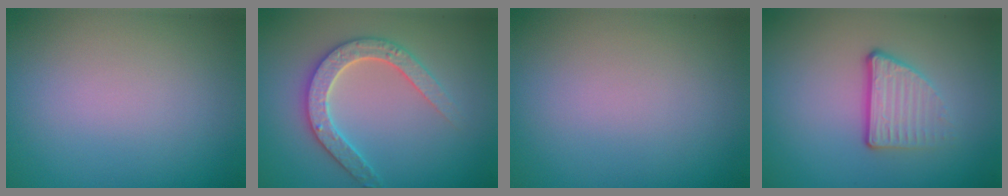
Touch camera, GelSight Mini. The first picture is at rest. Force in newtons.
{"total": 3.3, "press": 3.3, "slide": 0.6}
{"total": 0.0}
{"total": 3.5, "press": 2.3, "slide": 2.6}